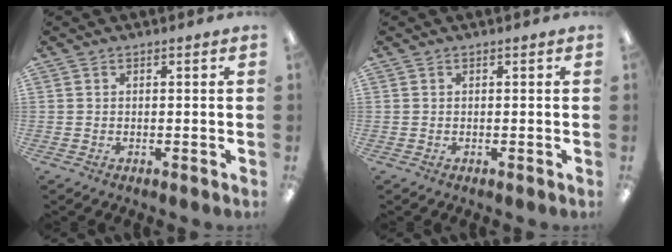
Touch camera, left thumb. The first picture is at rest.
{"total": 0.0}